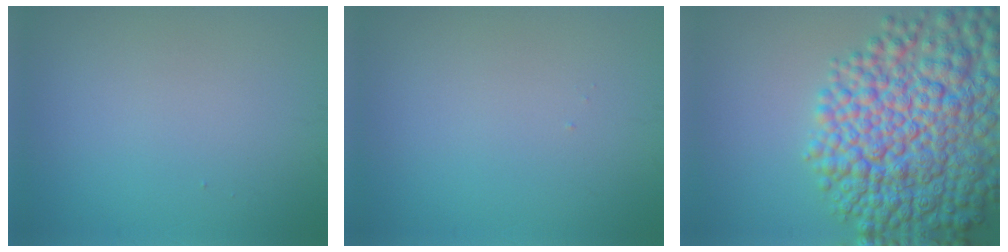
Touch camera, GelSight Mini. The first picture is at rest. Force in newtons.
{"total": 0.0}
{"total": 13.6, "press": 13.6, "slide": 0.5}